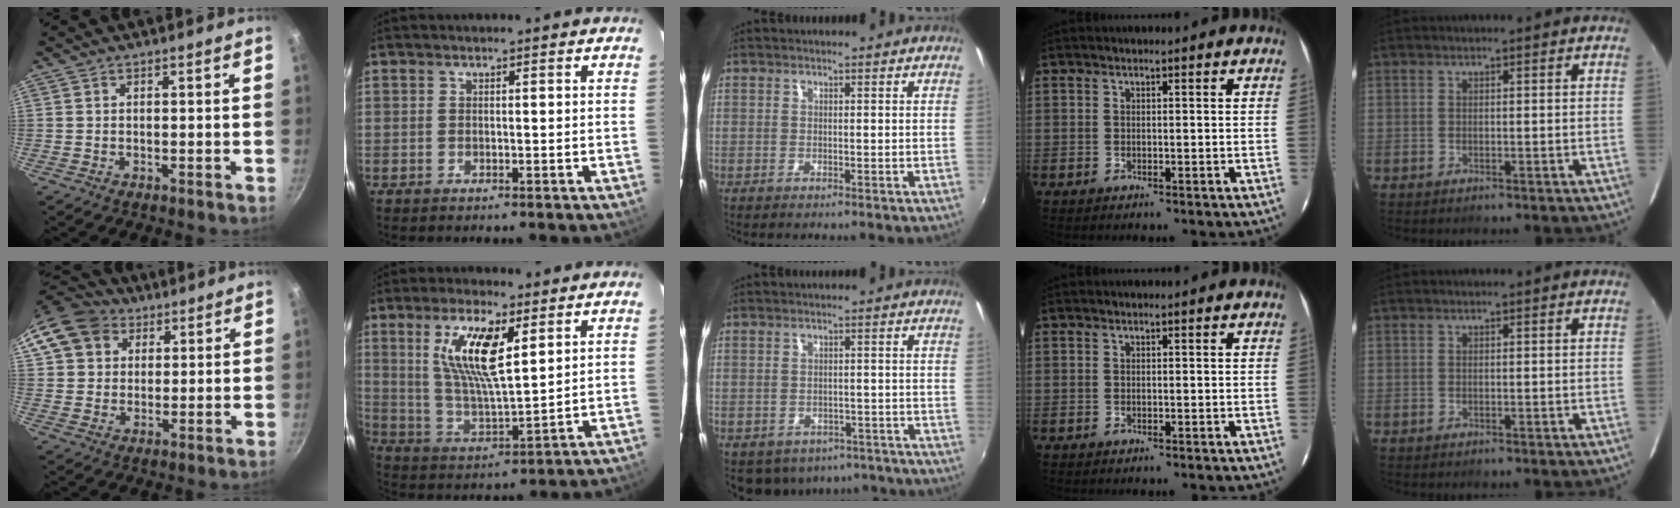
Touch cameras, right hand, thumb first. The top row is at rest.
{"thumb": {"total": 12.3, "force": [5.1, 10.1, 5.0], "torque": [-0.082, 0.016, 0.082]}, "index": {"total": 12.8, "force": [5.1, 3.9, 11.0], "torque": [-0.209, 0.003, 0.103]}, "middle": {"total": 11.2, "force": [-7.6, 7.1, 4.1], "torque": [-0.087, -0.003, -0.085]}}